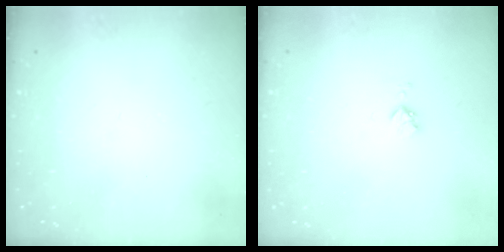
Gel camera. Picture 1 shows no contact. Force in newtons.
{"total": 4.3, "press": 4.3, "slide": 0.6}